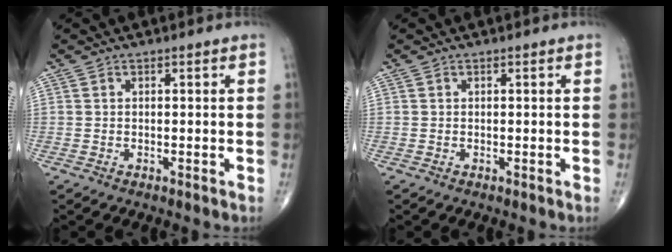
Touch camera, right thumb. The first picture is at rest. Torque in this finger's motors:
{"motor_torque": [-0.35, -0.34, -0.23, -0.23, 0.00]}